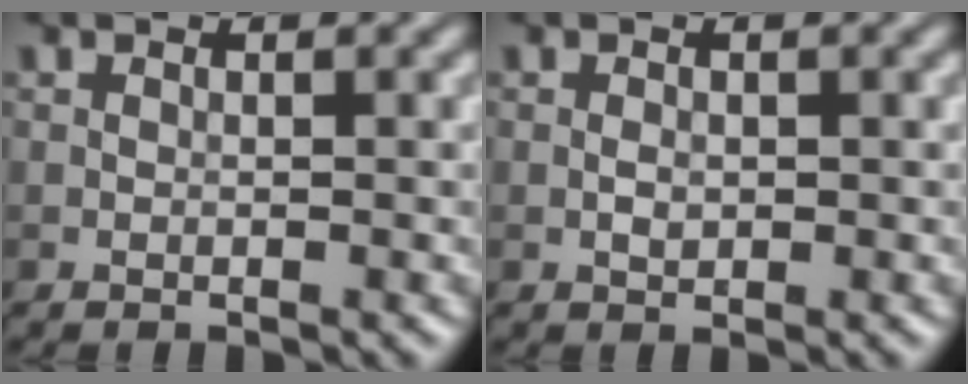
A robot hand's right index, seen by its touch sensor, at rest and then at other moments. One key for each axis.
{"total": 0.9, "fx": -0.1, "fy": 0.6, "fz": 0.7, "tx": -0.012, "ty": 0.000, "tz": -0.001}